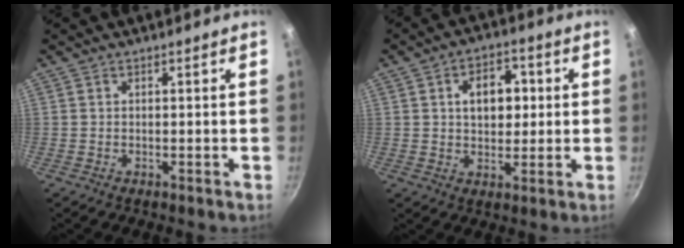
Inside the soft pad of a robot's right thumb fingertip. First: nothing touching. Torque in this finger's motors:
{"motor_torque": [-0.43, 0.66, 0.20, -0.01, 0.05]}